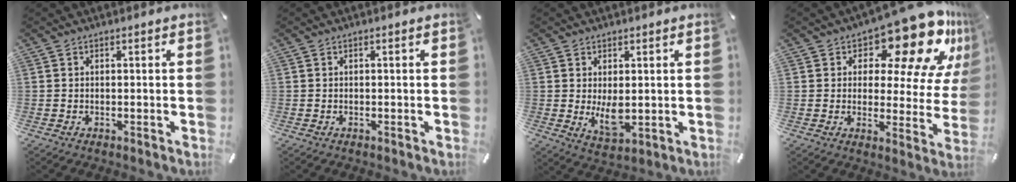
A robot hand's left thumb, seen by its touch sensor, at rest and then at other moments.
{"total": 0.0}
{"total": 6.5, "force": [0.5, 3.6, 5.4], "torque": [-0.106, -0.012, 0.006]}
{"total": 18.9, "force": [12.6, 8.0, 11.5], "torque": [-0.154, -0.096, 0.209]}